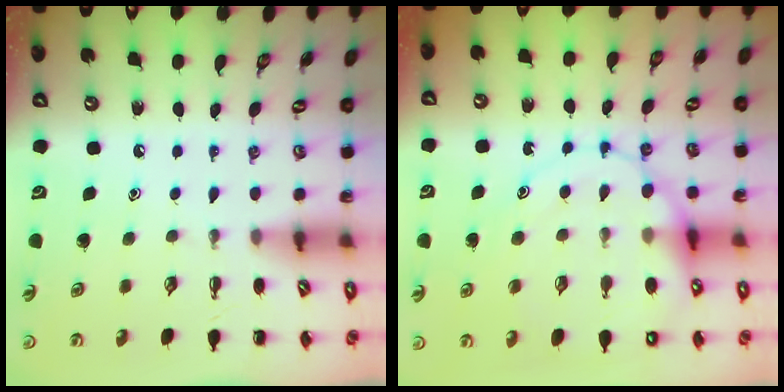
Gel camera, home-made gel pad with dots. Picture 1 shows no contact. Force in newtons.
{"total": 14.5, "press": 14.4, "slide": 2.1}